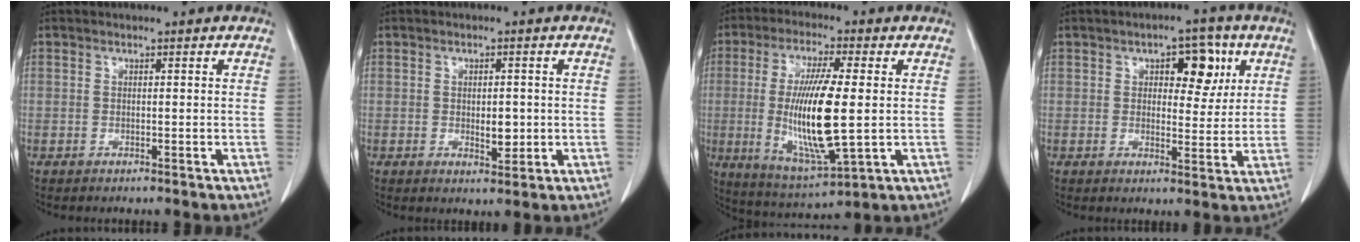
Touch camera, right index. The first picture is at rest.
{"total": 3.2, "force": [-0.3, 1.4, 2.9], "torque": [-0.045, -0.003, 0.001]}
{"total": 15.4, "force": [-0.5, 2.3, 15.2], "torque": [-0.300, -0.022, -0.003]}
{"total": 6.8, "force": [2.8, 3.3, 5.2], "torque": [-0.061, 0.013, 0.037]}